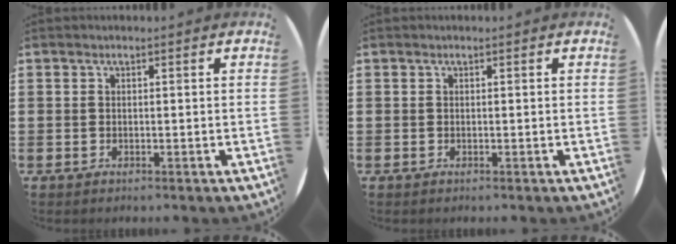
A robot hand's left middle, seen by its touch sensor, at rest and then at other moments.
{"total": 0.0}